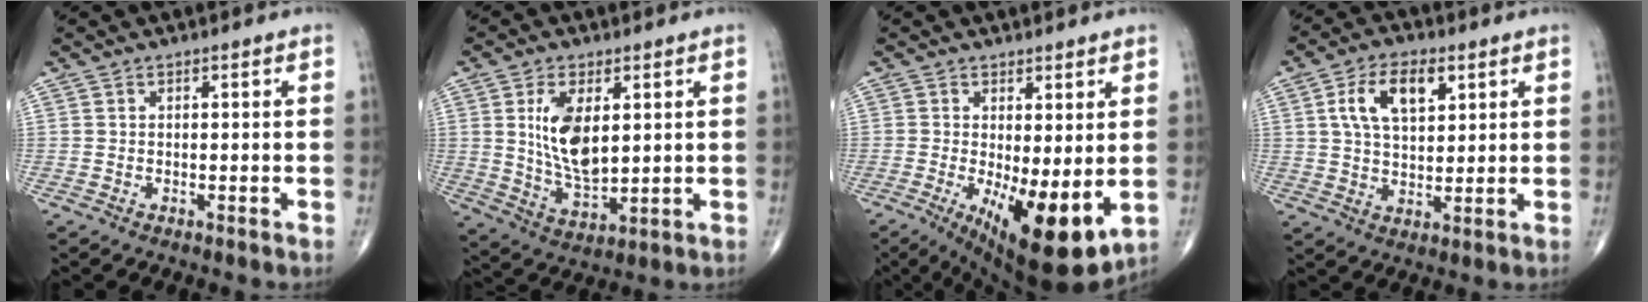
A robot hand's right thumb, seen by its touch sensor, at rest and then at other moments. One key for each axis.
{"total": 11.0, "fx": 2.5, "fy": 5.5, "fz": 9.2, "tx": -0.163, "ty": -0.022, "tz": 0.056}
{"total": 13.4, "fx": -2.4, "fy": 4.5, "fz": 12.4, "tx": -0.183, "ty": -0.030, "tz": -0.021}
{"total": 10.1, "fx": 3.7, "fy": 5.4, "fz": 7.7, "tx": -0.127, "ty": -0.005, "tz": 0.065}